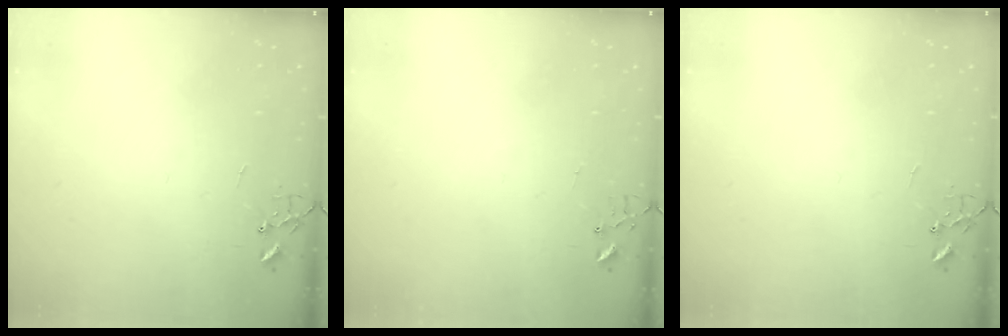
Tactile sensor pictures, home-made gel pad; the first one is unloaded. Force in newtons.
{"total": 5.0, "press": 5.0, "slide": 0.4}
{"total": 0.0}